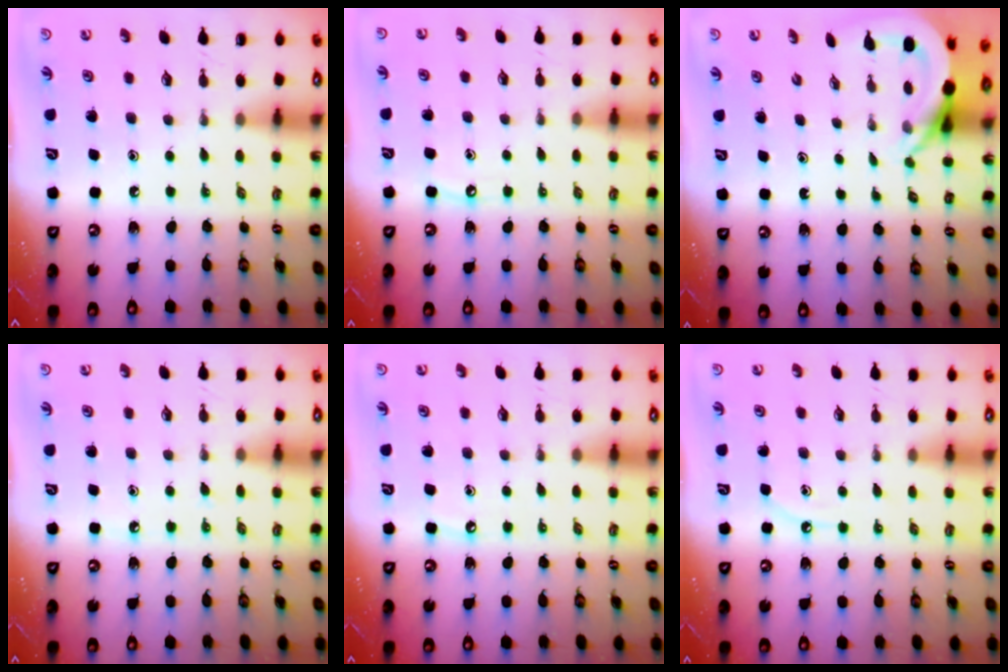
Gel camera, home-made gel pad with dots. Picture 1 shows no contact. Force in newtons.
{"total": 2.6, "press": 2.6, "slide": 0.4}
{"total": 5.7, "press": 5.7, "slide": 0.6}
{"total": 6.8, "press": 6.7, "slide": 0.8}
{"total": 3.3, "press": 3.3, "slide": 0.5}
{"total": 5.4, "press": 5.4, "slide": 0.5}